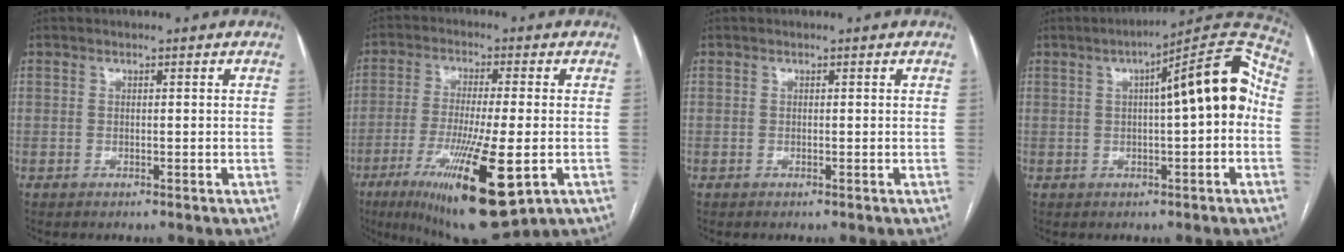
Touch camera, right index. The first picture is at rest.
{"total": 17.1, "force": [-6.5, 2.5, 15.6], "torque": [-0.264, -0.046, -0.100]}
{"total": 0.0}
{"total": 12.8, "force": [1.2, 2.0, 12.6], "torque": [-0.171, 0.043, 0.013]}